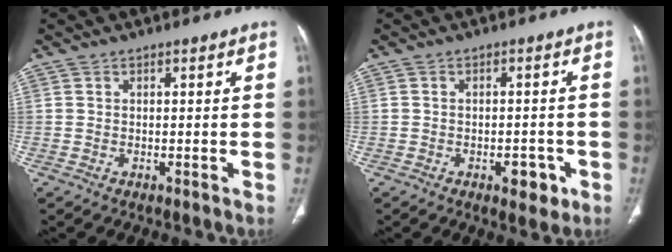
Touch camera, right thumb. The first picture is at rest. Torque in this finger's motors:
{"motor_torque": [0.49, 0.69, 0.24, -0.39, 0.09]}